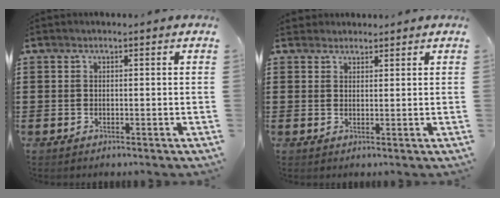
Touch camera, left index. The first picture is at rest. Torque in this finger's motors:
{"motor_torque": [0.39, -0.39, 0.11, 0.02]}